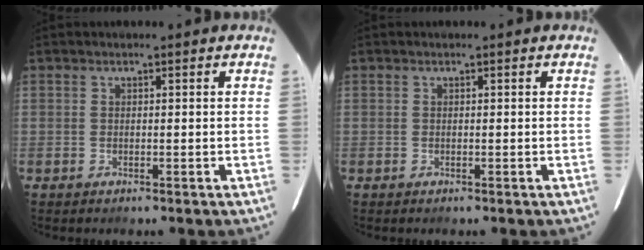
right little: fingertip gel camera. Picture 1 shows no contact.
{"total": 0.0}